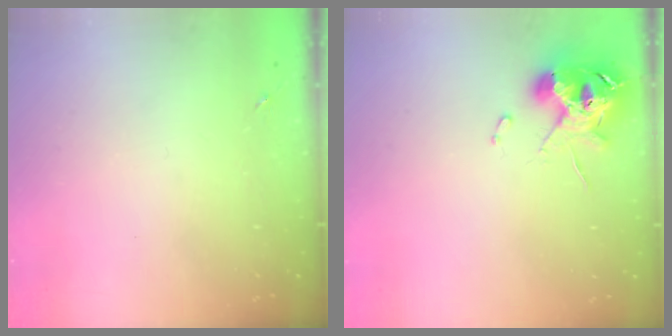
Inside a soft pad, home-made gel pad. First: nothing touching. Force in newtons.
{"total": 10.8, "press": 10.7, "slide": 1.7}